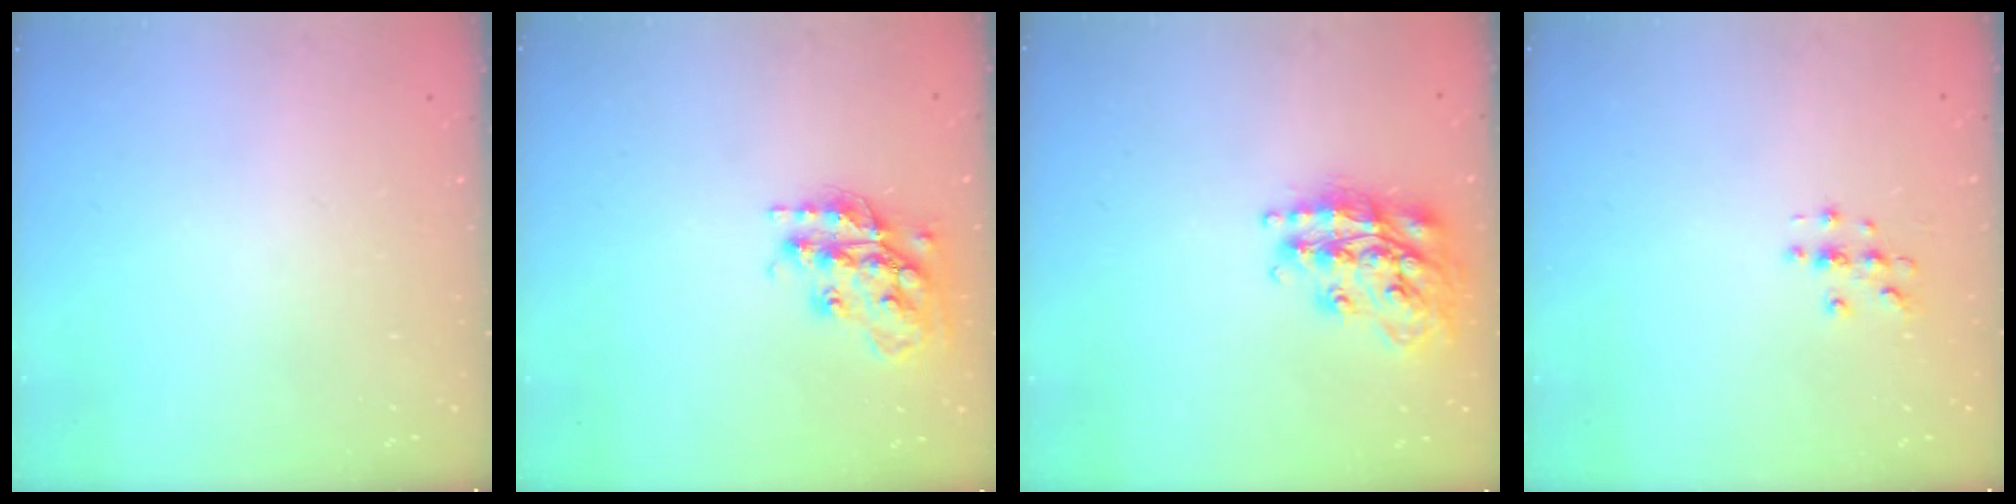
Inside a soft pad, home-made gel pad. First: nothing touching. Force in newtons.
{"total": 17.6, "press": 17.5, "slide": 1.3}
{"total": 18.0, "press": 17.9, "slide": 1.6}
{"total": 2.9, "press": 2.9, "slide": 0.3}